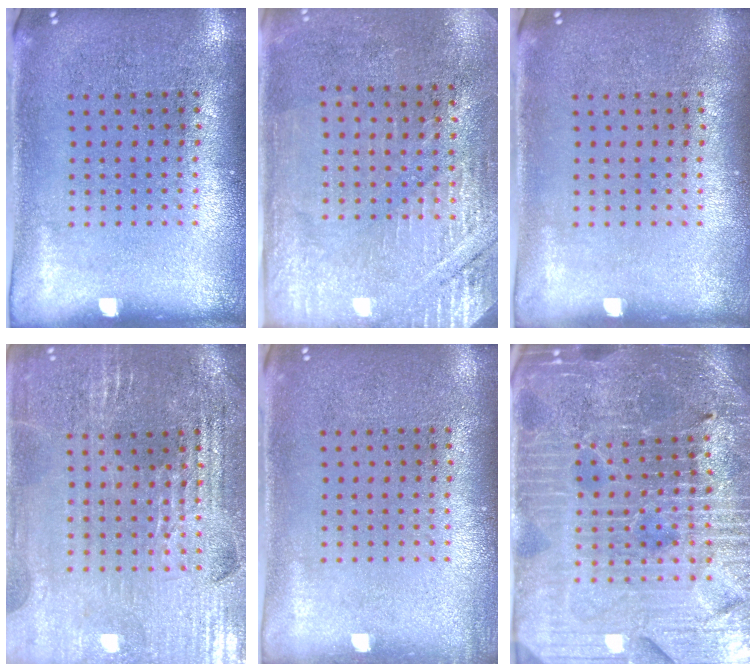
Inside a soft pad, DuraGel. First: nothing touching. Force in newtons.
{"total": 2.8, "press": 2.7, "slide": 0.9}
{"total": 0.0}
{"total": 3.0, "press": 3.0, "slide": 0.4}
{"total": 0.7, "press": 0.7, "slide": 0.0}
{"total": 5.0, "press": 4.7, "slide": 1.7}